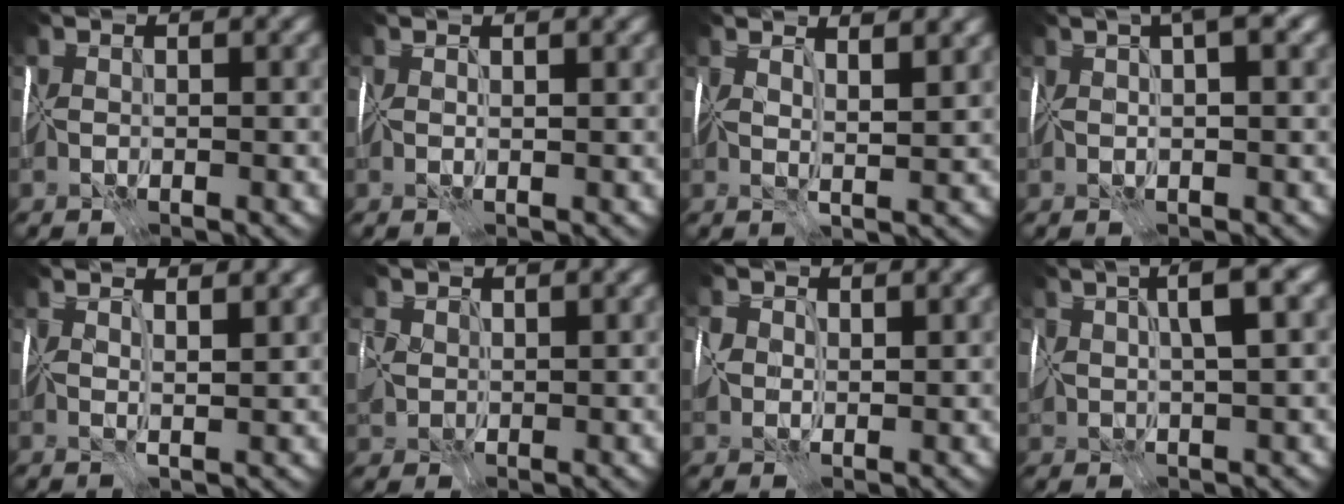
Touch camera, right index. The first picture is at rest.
{"total": 1.7, "force": [1.6, 0.0, 0.6], "torque": [0.001, 0.006, 0.028]}
{"total": 4.6, "force": [3.7, 0.8, 2.5], "torque": [-0.016, 0.009, 0.061]}
{"total": 4.1, "force": [2.8, 0.6, 2.9], "torque": [-0.029, 0.021, 0.044]}
{"total": 3.7, "force": [3.1, 0.6, 1.9], "torque": [-0.013, 0.009, 0.052]}
{"total": 3.8, "force": [2.7, 2.5, 0.9], "torque": [-0.045, 0.018, 0.052]}
{"total": 2.2, "force": [1.5, 1.5, 0.4], "torque": [-0.011, 0.006, 0.030]}
{"total": 5.5, "force": [3.1, 1.2, 4.4], "torque": [-0.078, 0.018, 0.057]}